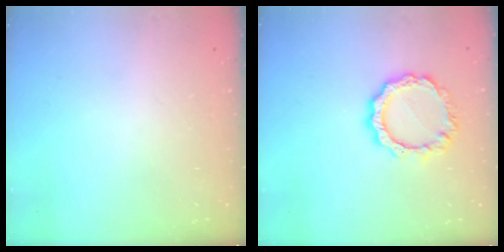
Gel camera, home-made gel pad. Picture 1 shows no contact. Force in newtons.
{"total": 10.0, "press": 9.9, "slide": 0.8}